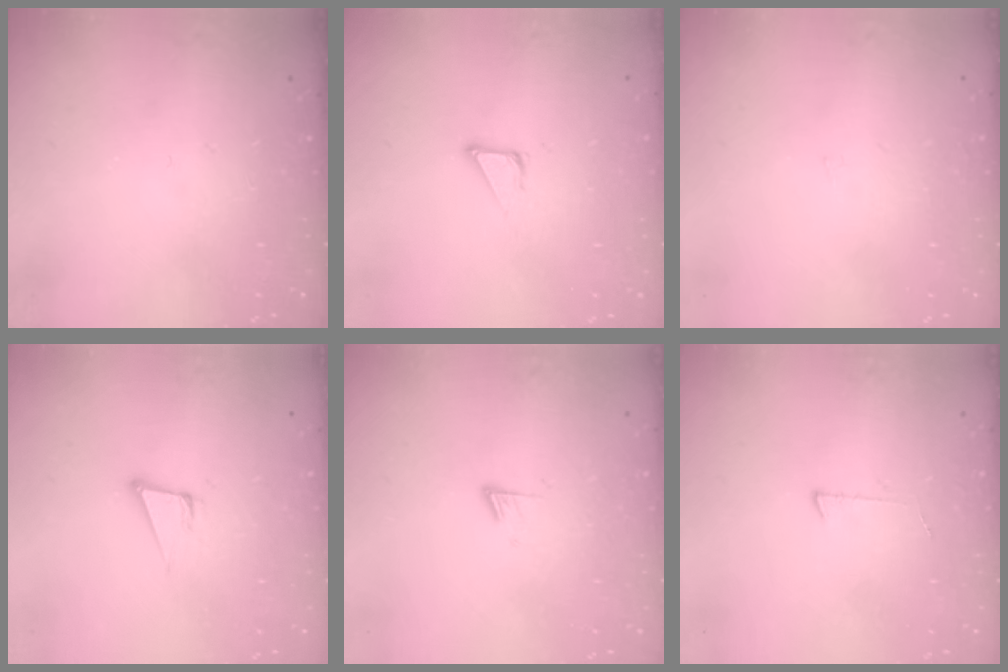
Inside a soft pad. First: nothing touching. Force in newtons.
{"total": 3.5, "press": 3.5, "slide": 0.2}
{"total": 0.9, "press": 0.9, "slide": 0.0}
{"total": 5.4, "press": 4.4, "slide": 3.1}
{"total": 5.1, "press": 5.1, "slide": 0.6}
{"total": 3.0, "press": 3.0, "slide": 0.3}